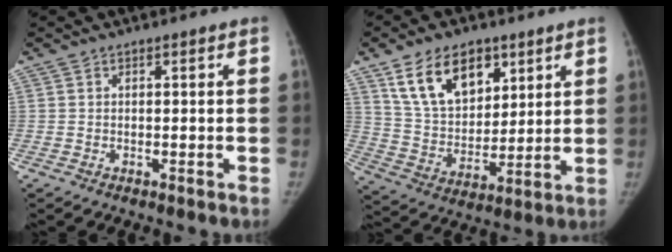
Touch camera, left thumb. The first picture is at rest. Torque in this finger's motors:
{"motor_torque": [0.25, 0.13, 1.65, -1.13, 0.15]}